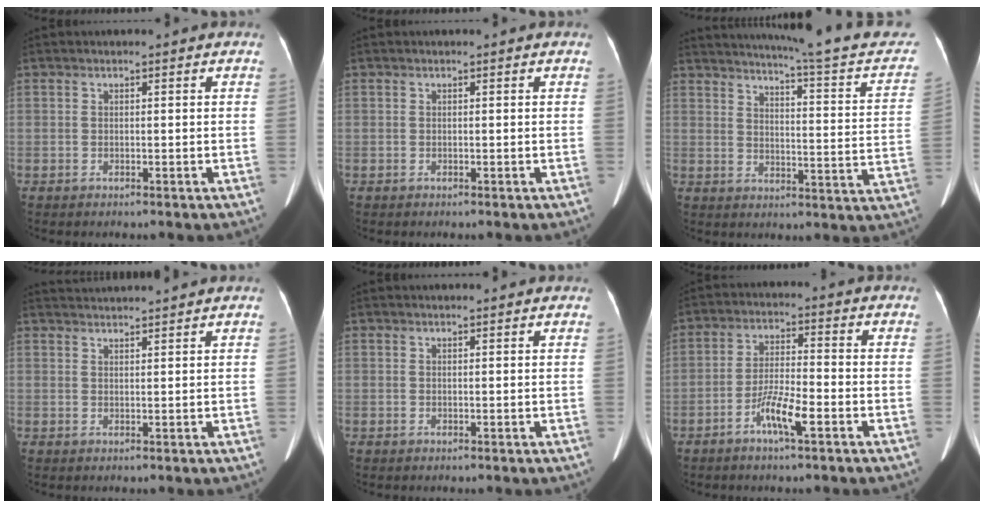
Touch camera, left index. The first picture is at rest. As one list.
[{"total": 0.0}, {"total": 21.9, "force": [19.5, 1.0, 9.9], "torque": [-0.132, -0.050, 0.231]}, {"total": 4.6, "force": [4.5, -1.0, 0.9], "torque": [-0.013, 0.024, 0.071]}, {"total": 2.6, "force": [2.5, 0.2, 0.8], "torque": [-0.012, 0.018, 0.028]}, {"total": 6.1, "force": [-3.2, 0.5, 5.2], "torque": [-0.105, -0.001, -0.061]}]